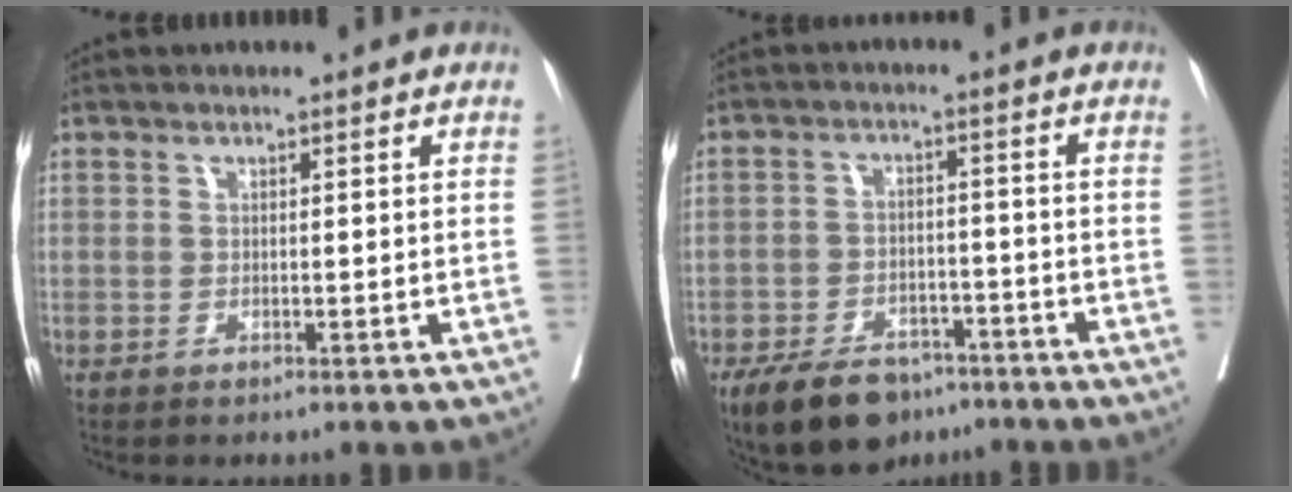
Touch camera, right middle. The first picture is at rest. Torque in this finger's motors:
{"motor_torque": [0.85, -0.71, 0.14, 0.04]}